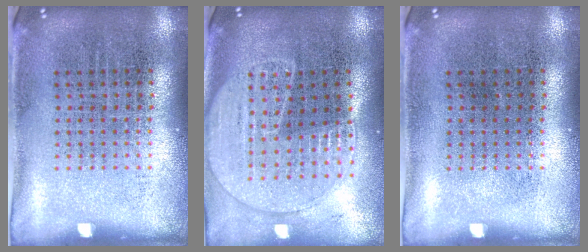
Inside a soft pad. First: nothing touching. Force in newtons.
{"total": 1.8, "press": 1.7, "slide": 0.6}
{"total": 0.0}